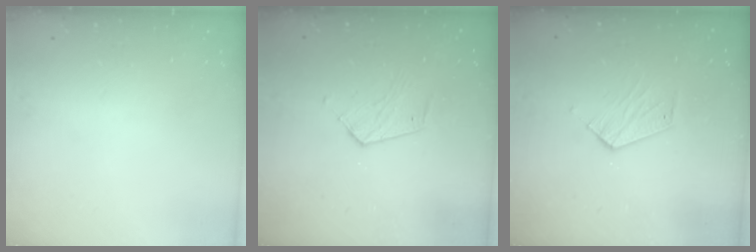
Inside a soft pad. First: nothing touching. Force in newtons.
{"total": 5.9, "press": 5.8, "slide": 0.5}
{"total": 6.4, "press": 6.4, "slide": 0.5}